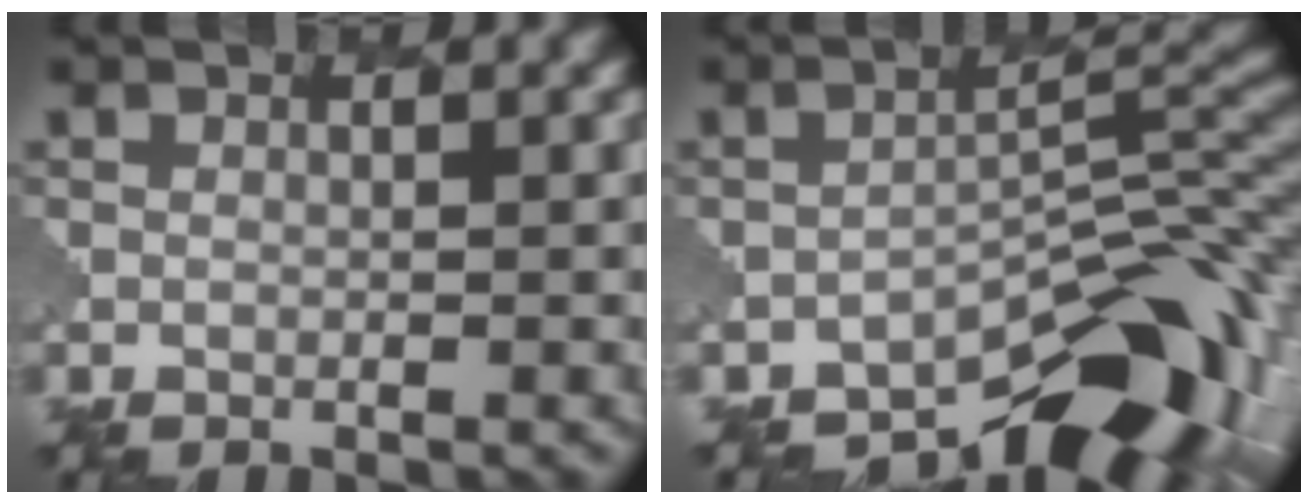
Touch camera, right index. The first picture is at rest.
{"total": 11.5, "force": [-8.2, 4.4, 6.8], "torque": [-0.070, 0.003, -0.136]}